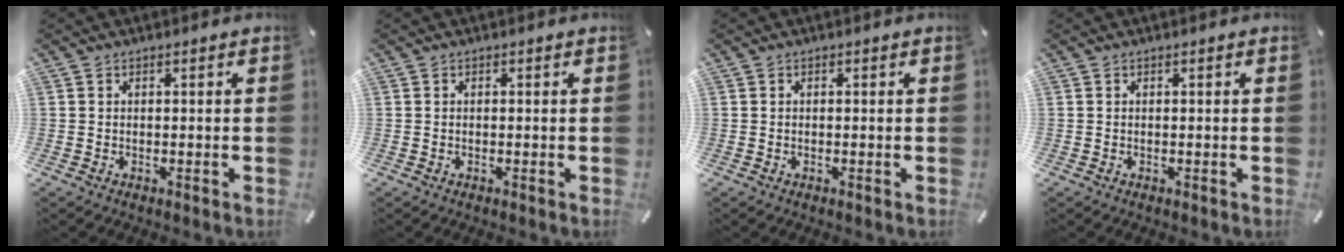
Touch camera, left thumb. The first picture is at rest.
{"total": 0.0}
{"total": 0.0}
{"total": 0.0}